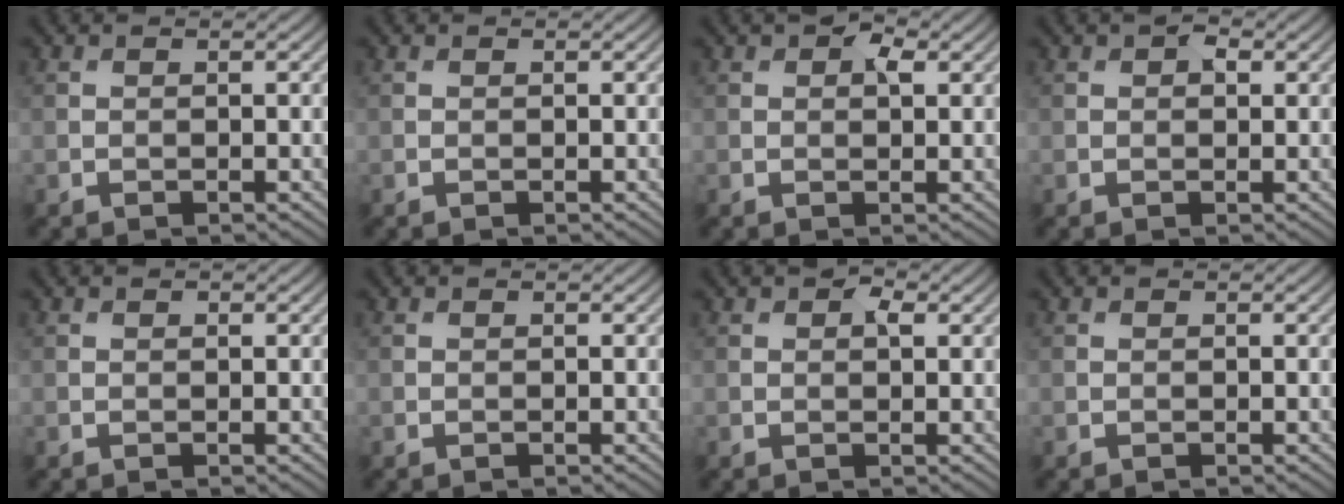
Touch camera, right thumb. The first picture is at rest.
{"total": 0.0}
{"total": 2.6, "force": [1.2, 1.4, 1.8], "torque": [-0.028, 0.002, 0.017]}
{"total": 1.7, "force": [0.7, 1.0, 1.2], "torque": [-0.015, 0.003, 0.008]}
{"total": 0.0}
{"total": 0.0}
{"total": 1.9, "force": [0.8, 1.0, 1.3], "torque": [-0.020, 0.002, 0.012]}
{"total": 0.0}